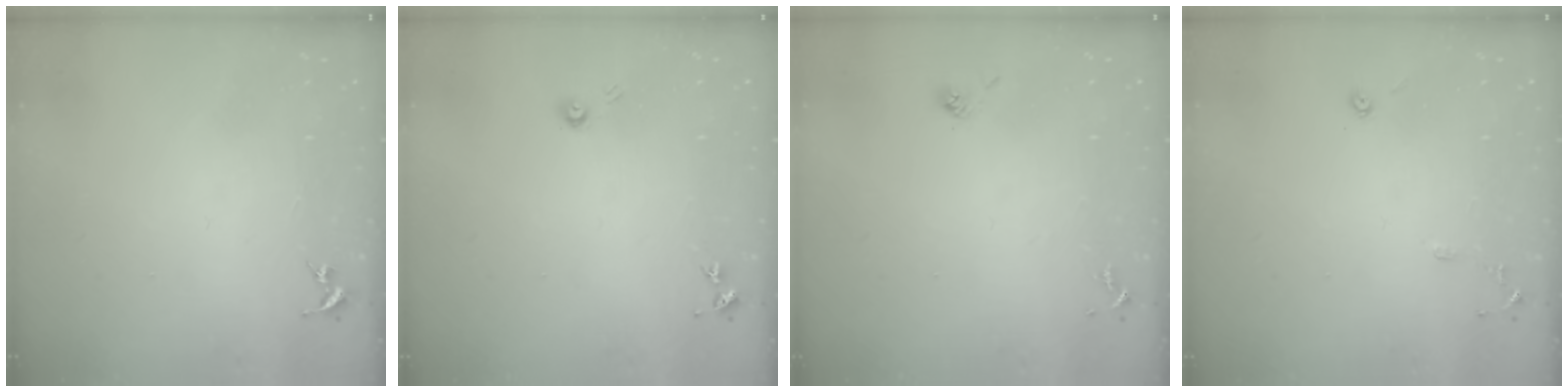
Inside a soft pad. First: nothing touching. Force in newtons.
{"total": 3.4, "press": 3.4, "slide": 0.5}
{"total": 5.7, "press": 5.7, "slide": 0.3}
{"total": 6.0, "press": 5.9, "slide": 0.8}